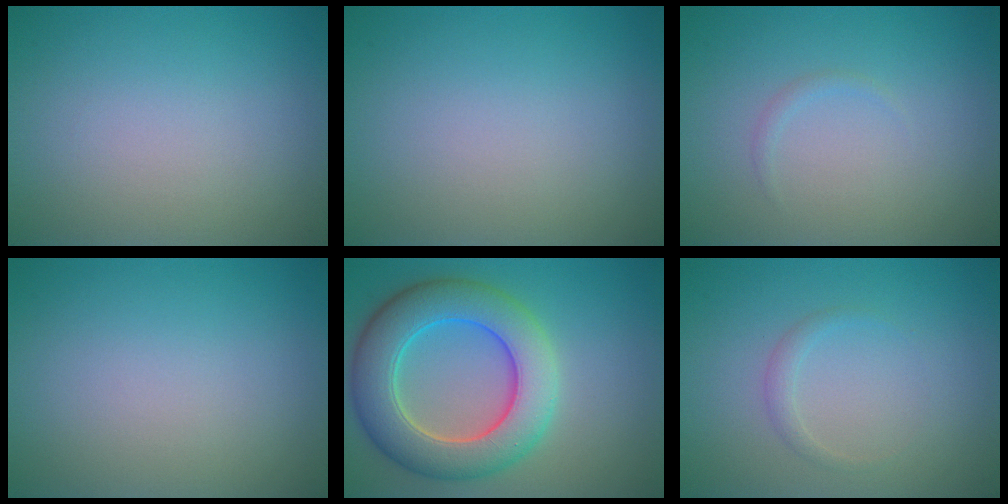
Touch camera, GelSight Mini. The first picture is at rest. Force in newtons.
{"total": 0.0}
{"total": 0.5, "press": 0.5, "slide": 0.0}
{"total": 0.0}
{"total": 8.5, "press": 8.5, "slide": 0.2}
{"total": 1.0, "press": 1.0, "slide": 0.1}